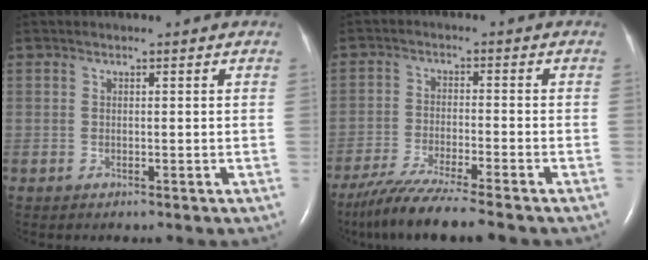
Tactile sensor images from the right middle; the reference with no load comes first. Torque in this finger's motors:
{"motor_torque": [1.06, -1.07, 0.29, 0.10]}